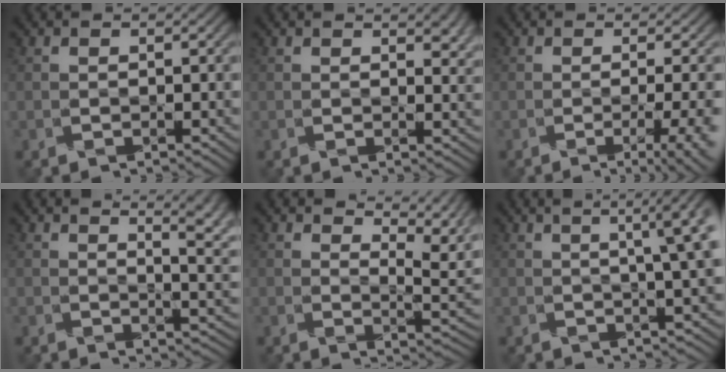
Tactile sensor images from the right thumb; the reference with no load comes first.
{"total": 2.5, "force": [1.4, 1.2, 1.8], "torque": [-0.027, -0.004, 0.024]}
{"total": 6.1, "force": [-2.0, 1.5, 5.5], "torque": [-0.061, 0.002, -0.019]}
{"total": 7.4, "force": [4.2, 2.4, 5.6], "torque": [-0.051, 0.018, 0.052]}
{"total": 7.4, "force": [4.5, 2.7, 5.2], "torque": [-0.087, -0.001, 0.068]}
{"total": 5.9, "force": [1.8, 1.0, 5.6], "torque": [-0.062, 0.025, 0.024]}